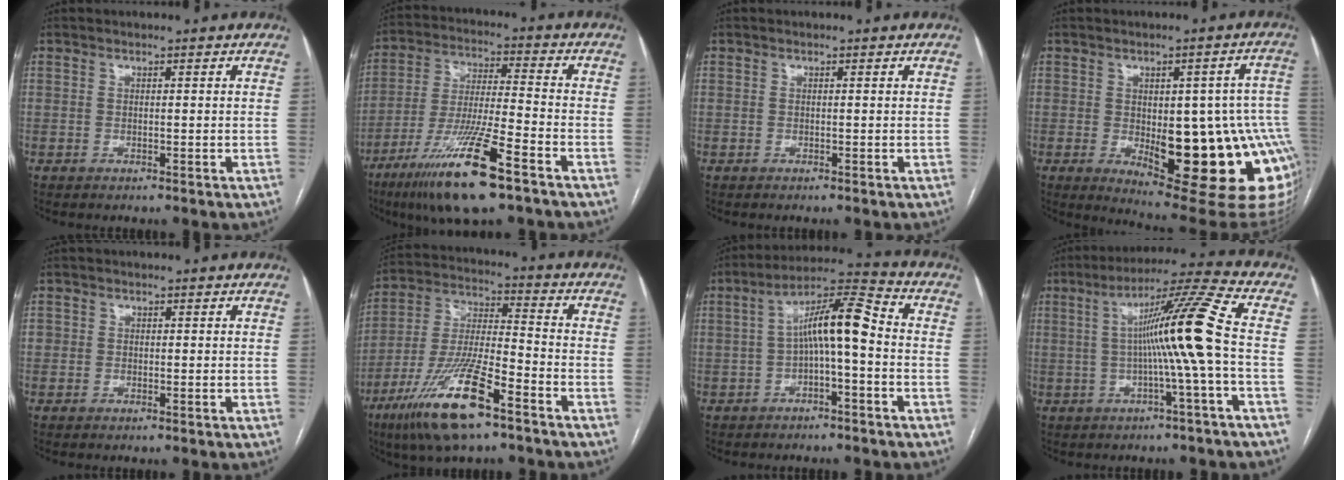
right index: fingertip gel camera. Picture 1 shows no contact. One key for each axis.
{"total": 15.8, "fx": -9.3, "fy": 1.1, "fz": 12.7, "tx": -0.261, "ty": -0.039, "tz": -0.170}
{"total": 0.0}
{"total": 21.1, "fx": -4.6, "fy": 6.5, "fz": 19.6, "tx": -0.170, "ty": 0.014, "tz": -0.035}
{"total": 1.3, "fx": 0.0, "fy": 1.2, "fz": 0.4, "tx": 0.000, "ty": 0.007, "tz": -0.001}
{"total": 16.1, "fx": -9.5, "fy": 2.9, "fz": 12.7, "tx": -0.264, "ty": -0.026, "tz": -0.173}
{"total": 9.5, "fx": -0.6, "fy": 1.6, "fz": 9.3, "tx": -0.159, "ty": 0.038, "tz": -0.014}
{"total": 11.9, "fx": -0.4, "fy": -2.2, "fz": 11.6, "tx": -0.188, "ty": 0.014, "tz": -0.007}